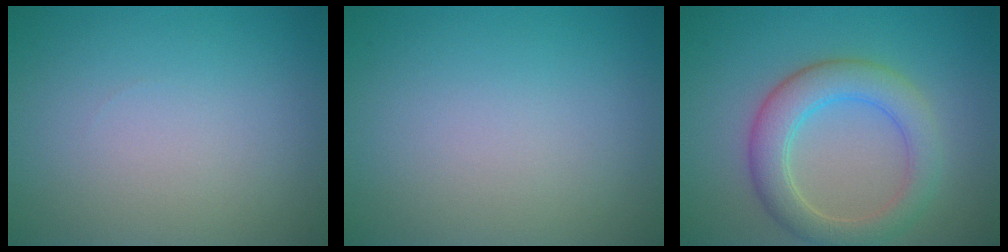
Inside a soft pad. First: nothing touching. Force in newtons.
{"total": 0.0}
{"total": 5.0, "press": 4.9, "slide": 0.4}